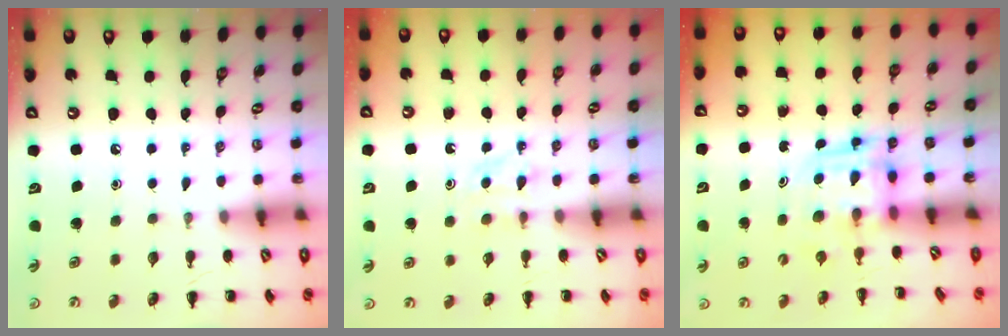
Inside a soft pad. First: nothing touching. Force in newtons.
{"total": 4.1, "press": 3.9, "slide": 1.3}
{"total": 3.8, "press": 3.7, "slide": 0.7}